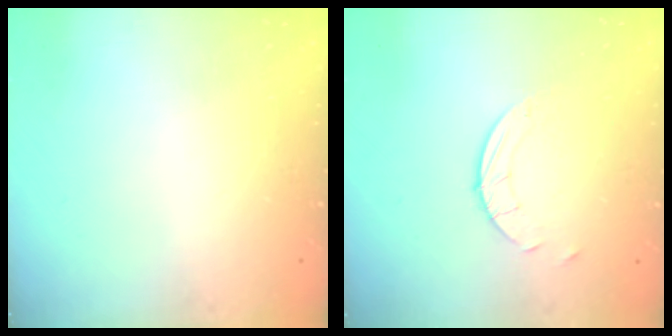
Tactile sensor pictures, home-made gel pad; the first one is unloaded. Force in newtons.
{"total": 2.7, "press": 2.7, "slide": 0.3}